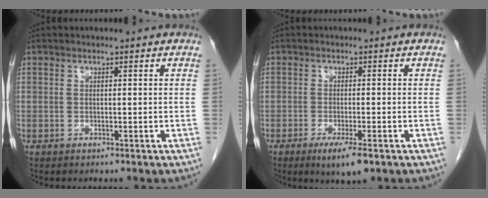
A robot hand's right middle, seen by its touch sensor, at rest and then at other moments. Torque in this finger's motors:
{"motor_torque": [0.92, -0.65, 0.35, 0.09]}